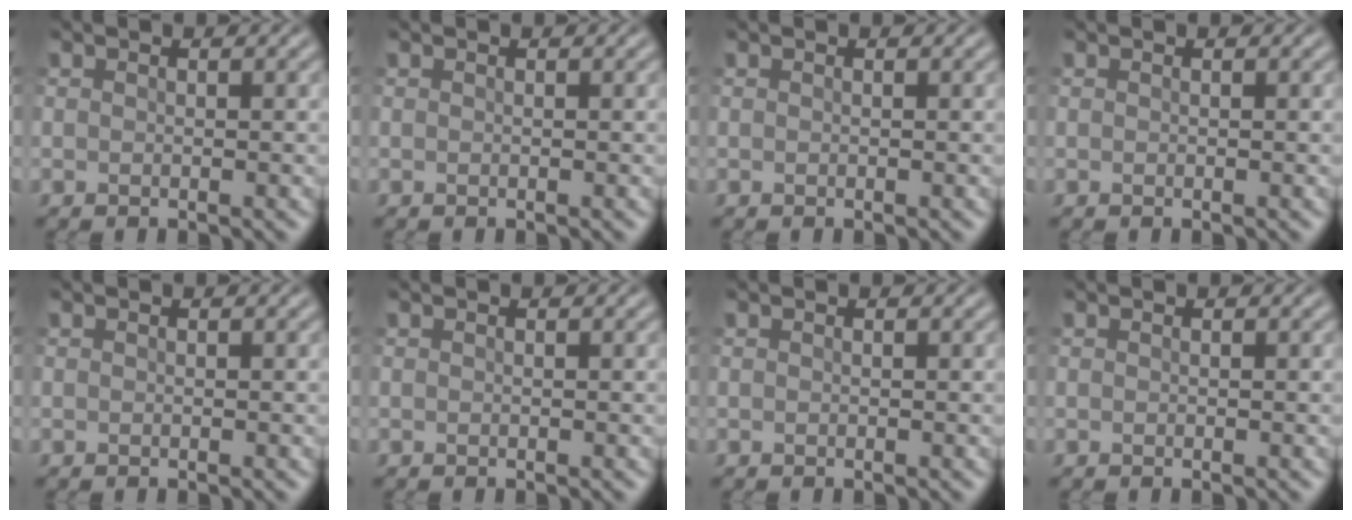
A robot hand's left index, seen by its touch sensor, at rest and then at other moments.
{"total": 0.0}
{"total": 0.0}
{"total": 0.0}
{"total": 0.0}
{"total": 0.0}
{"total": 0.0}
{"total": 0.0}